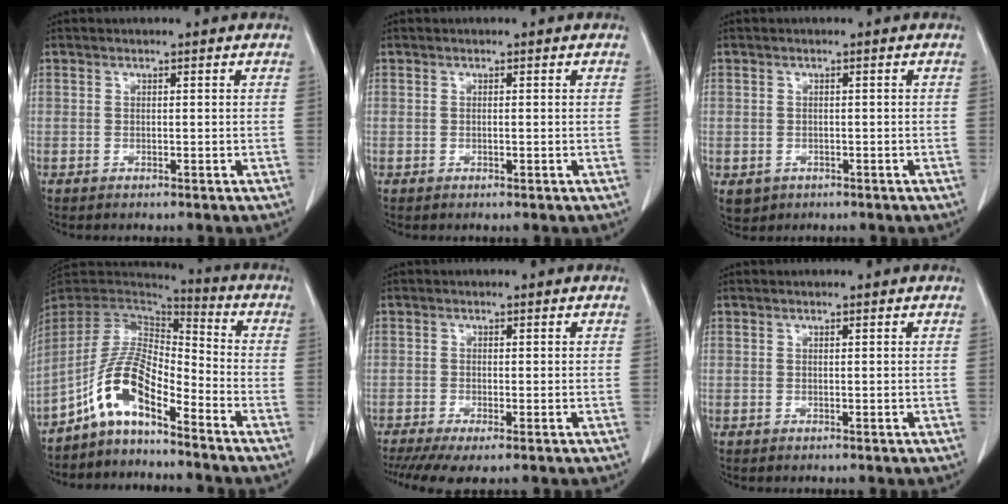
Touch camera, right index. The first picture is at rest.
{"total": 0.0}
{"total": 2.9, "force": [-1.1, 2.6, 0.7], "torque": [-0.010, 0.001, -0.009]}
{"total": 10.1, "force": [-6.2, 2.7, 7.5], "torque": [-0.163, 0.020, -0.122]}
{"total": 5.4, "force": [-3.6, 1.0, 3.8], "torque": [-0.064, -0.013, -0.061]}
{"total": 0.0}